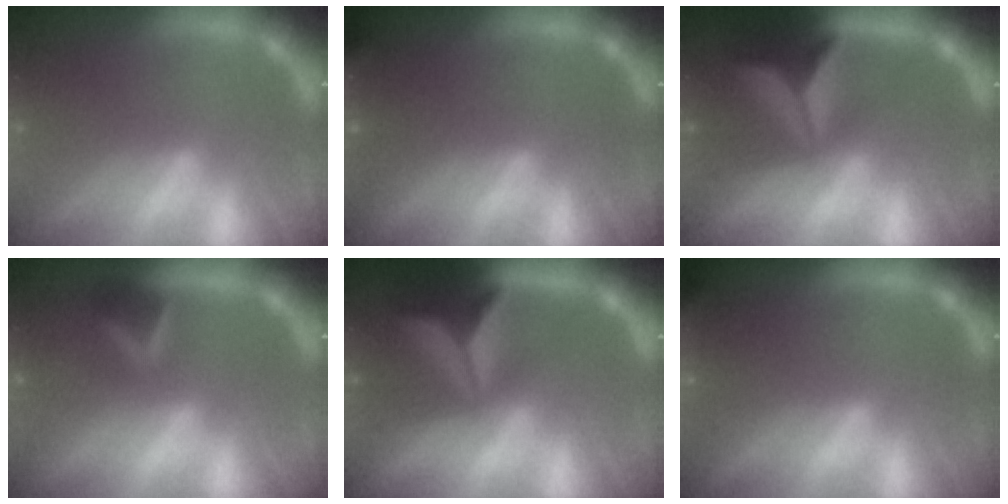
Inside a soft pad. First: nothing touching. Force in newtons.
{"total": 5.9}
{"total": 8.9}
{"total": 2.9}
{"total": 8.9}
{"total": 7.9}